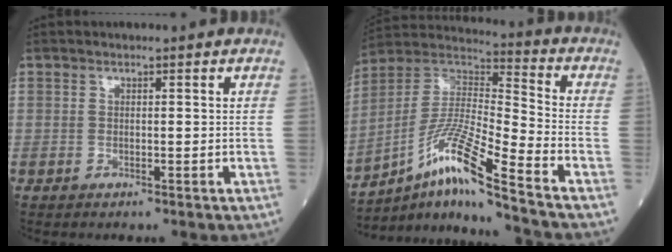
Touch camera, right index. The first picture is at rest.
{"total": 15.1, "force": [-9.6, -0.6, 11.6], "torque": [-0.231, 0.004, -0.173]}